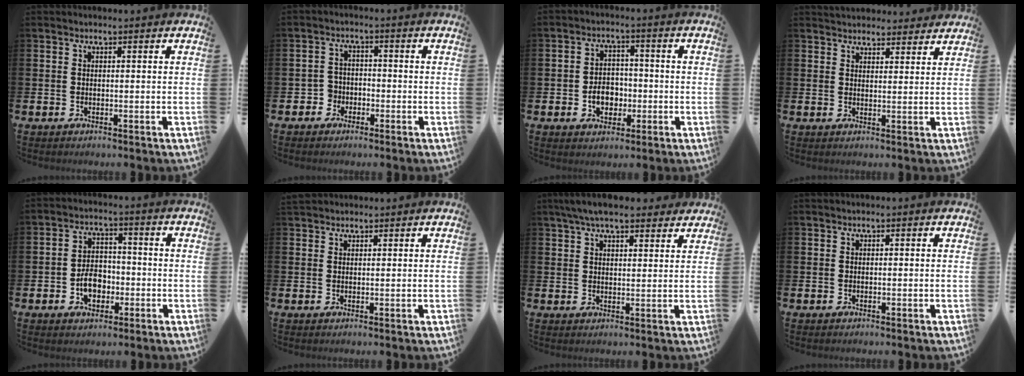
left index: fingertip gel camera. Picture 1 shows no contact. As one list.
[{"total": 2.9, "force": [-2.0, 2.1, 0.0], "torque": [-0.012, 0.007, -0.045]}, {"total": 4.5, "force": [-1.2, 3.5, 2.6], "torque": [-0.034, 0.000, -0.031]}, {"total": 3.6, "force": [3.5, 1.0, -0.1], "torque": [0.009, -0.019, 0.062]}, {"total": 4.8, "force": [-1.5, 3.4, 2.9], "torque": [-0.043, 0.003, -0.033]}, {"total": 1.6, "force": [1.4, 0.6, 0.0], "torque": [0.013, -0.002, 0.024]}, {"total": 5.9, "force": [5.2, 1.4, 2.4], "torque": [-0.053, -0.011, 0.095]}, {"total": 0.0}]